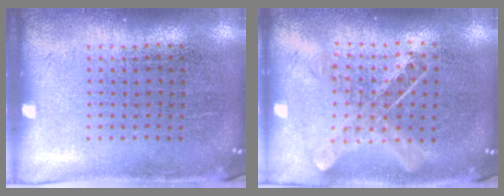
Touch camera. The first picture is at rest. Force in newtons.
{"total": 1.0, "press": 1.0, "slide": 0.2}